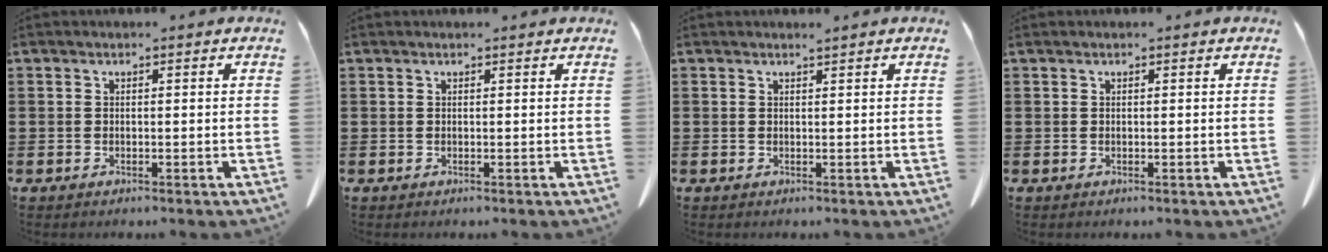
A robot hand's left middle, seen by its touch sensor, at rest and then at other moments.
{"total": 0.0}
{"total": 0.5, "force": [0.5, 0.0, 0.1], "torque": [-0.003, -0.001, 0.011]}
{"total": 0.0}